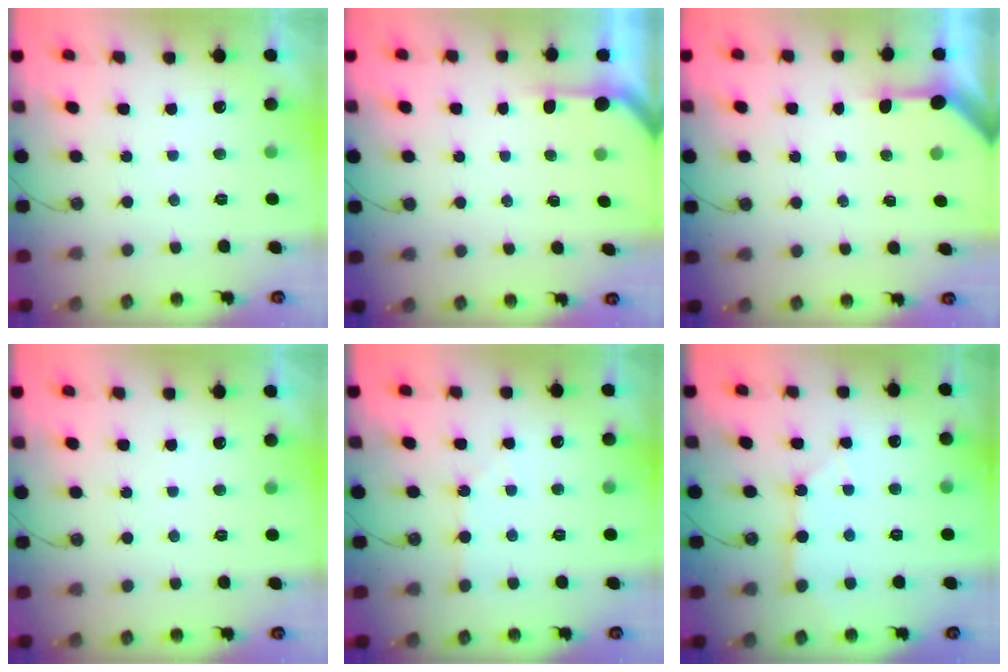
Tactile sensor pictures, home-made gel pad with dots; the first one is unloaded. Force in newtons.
{"total": 1.4, "press": 1.4, "slide": 0.2}
{"total": 3.4, "press": 3.4, "slide": 0.4}
{"total": 0.0}
{"total": 2.9, "press": 2.9, "slide": 0.5}
{"total": 3.9, "press": 3.9, "slide": 0.4}